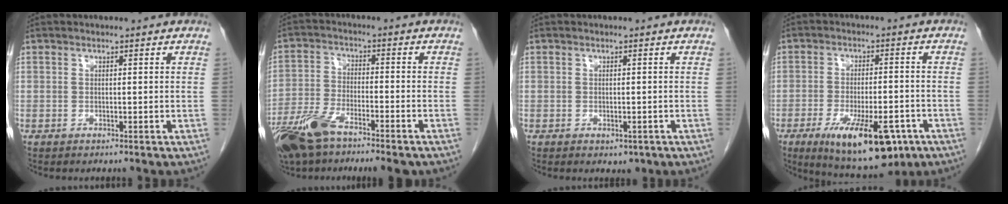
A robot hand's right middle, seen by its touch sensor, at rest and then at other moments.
{"total": 13.1, "force": [-9.4, 3.7, 8.4], "torque": [-0.172, -0.018, -0.168]}
{"total": 1.7, "force": [-0.8, 1.0, 1.1], "torque": [-0.010, 0.000, -0.002]}
{"total": 14.6, "force": [-7.8, 4.9, 11.3], "torque": [-0.168, -0.013, -0.109]}